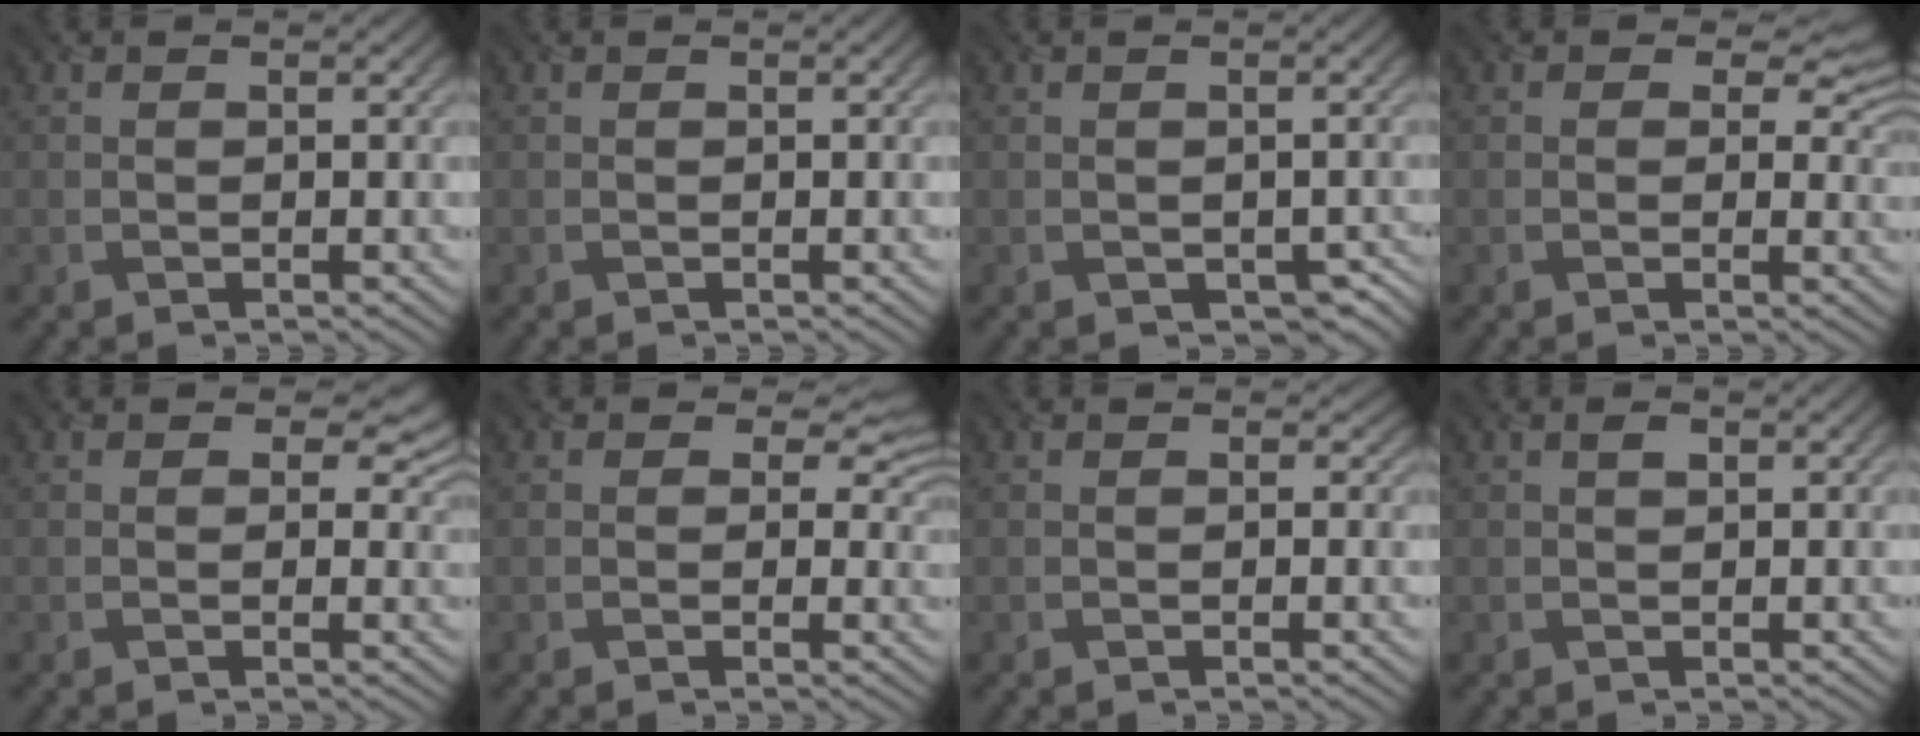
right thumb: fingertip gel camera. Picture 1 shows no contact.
{"total": 0.0}
{"total": 2.6, "force": [-1.4, 2.1, 0.9], "torque": [-0.023, -0.016, -0.012]}
{"total": 5.2, "force": [2.1, 3.6, 3.1], "torque": [-0.034, -0.005, 0.024]}
{"total": 3.7, "force": [1.2, 2.7, 2.3], "torque": [-0.024, -0.007, 0.012]}
{"total": 4.8, "force": [1.6, 3.5, 2.8], "torque": [-0.028, -0.002, 0.015]}
{"total": 0.7, "force": [-0.1, 0.7, 0.2], "torque": [0.000, -0.006, -0.003]}
{"total": 0.7, "force": [0.4, 0.4, 0.5], "torque": [-0.005, 0.000, 0.006]}